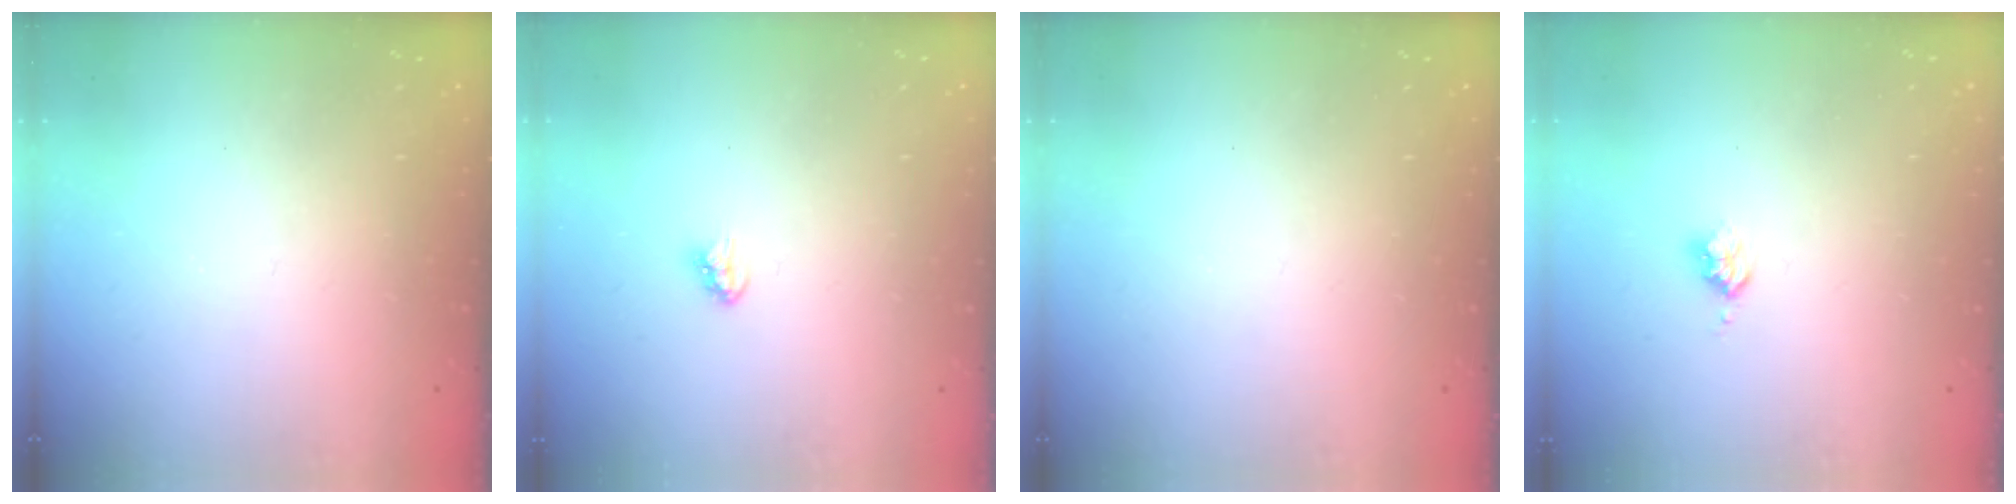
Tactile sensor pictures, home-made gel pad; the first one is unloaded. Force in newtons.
{"total": 2.9, "press": 2.9, "slide": 0.2}
{"total": 0.0}
{"total": 2.5, "press": 2.5, "slide": 0.3}